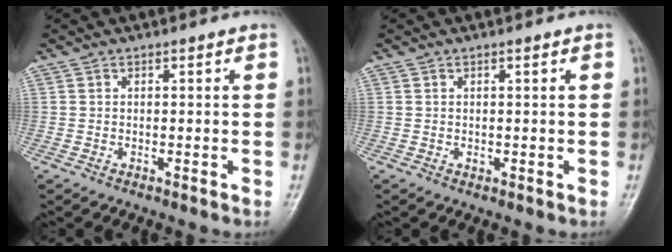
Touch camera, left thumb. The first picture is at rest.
{"total": 0.6, "force": [0.2, 0.3, 0.5], "torque": [-0.007, 0.000, 0.006]}